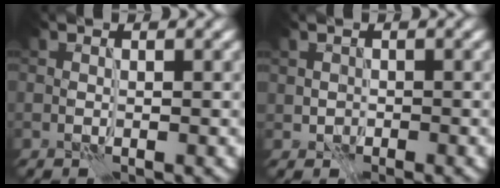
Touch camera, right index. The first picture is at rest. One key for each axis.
{"total": 0.8, "fx": 0.1, "fy": 0.8, "fz": 0.1, "tx": -0.002, "ty": -0.002, "tz": 0.003}